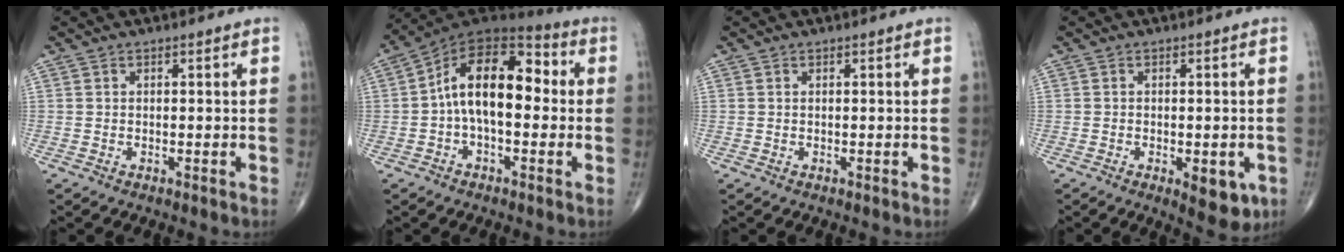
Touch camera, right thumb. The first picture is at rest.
{"total": 15.8, "force": [0.4, 8.5, 13.3], "torque": [-0.196, 0.049, -0.007]}
{"total": 0.0}
{"total": 6.3, "force": [-2.2, 2.8, 5.2], "torque": [-0.052, -0.006, -0.021]}